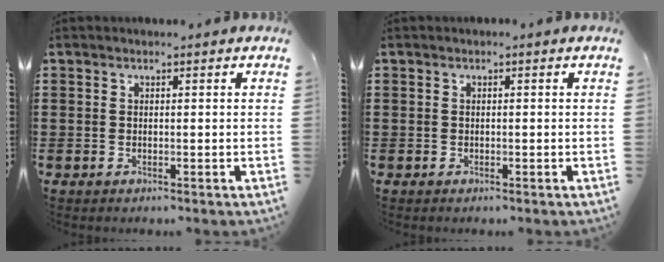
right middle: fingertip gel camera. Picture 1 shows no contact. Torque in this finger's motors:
{"motor_torque": [-0.13, 0.03, 0.04, -0.01]}